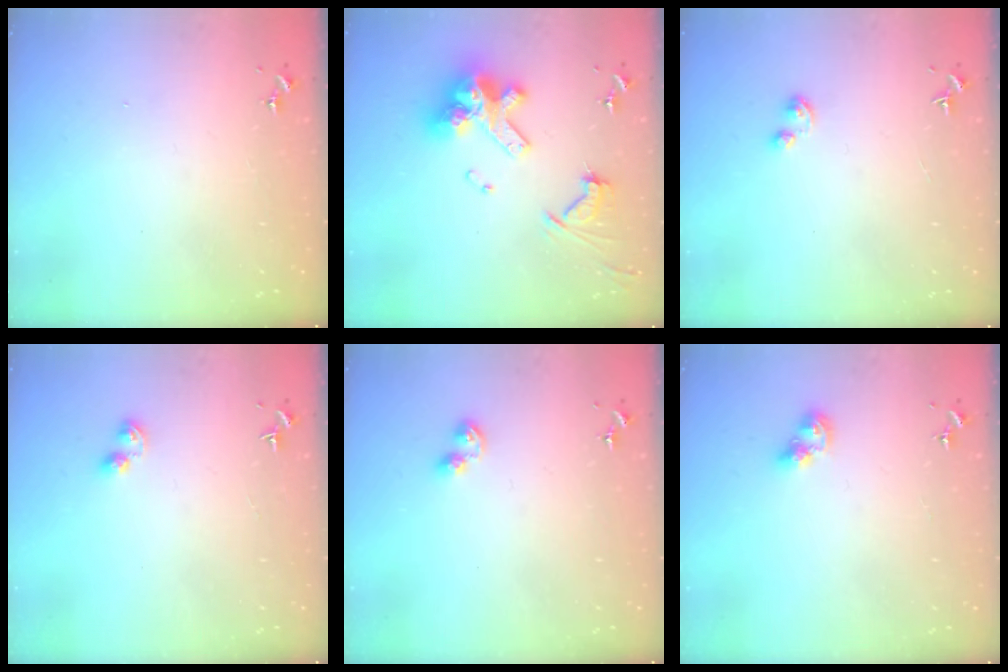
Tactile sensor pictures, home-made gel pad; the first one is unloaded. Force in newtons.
{"total": 18.3, "press": 18.2, "slide": 2.1}
{"total": 2.8, "press": 2.7, "slide": 0.4}
{"total": 4.9, "press": 4.9, "slide": 0.6}
{"total": 3.7, "press": 3.6, "slide": 0.4}
{"total": 6.3, "press": 6.3, "slide": 0.5}